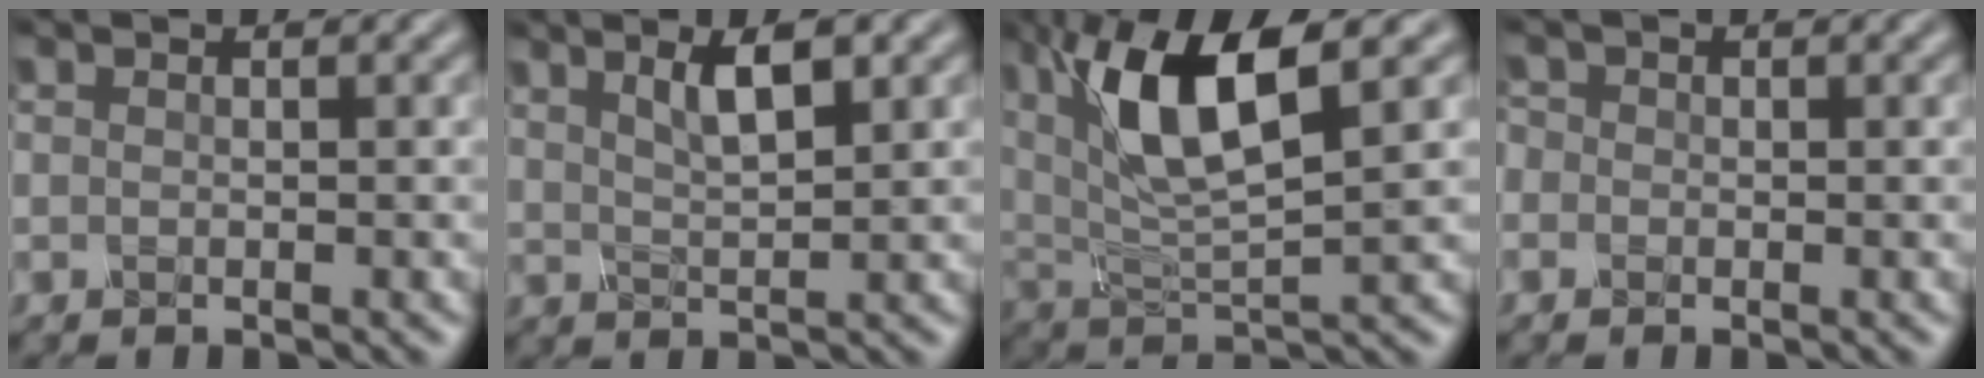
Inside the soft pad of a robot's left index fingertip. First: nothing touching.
{"total": 3.7, "force": [2.0, 1.0, 3.0], "torque": [-0.048, 0.003, 0.035]}
{"total": 9.1, "force": [3.5, 2.7, 7.9], "torque": [-0.151, -0.001, 0.065]}
{"total": 1.2, "force": [-0.1, 1.1, 0.3], "torque": [-0.008, 0.002, -0.011]}